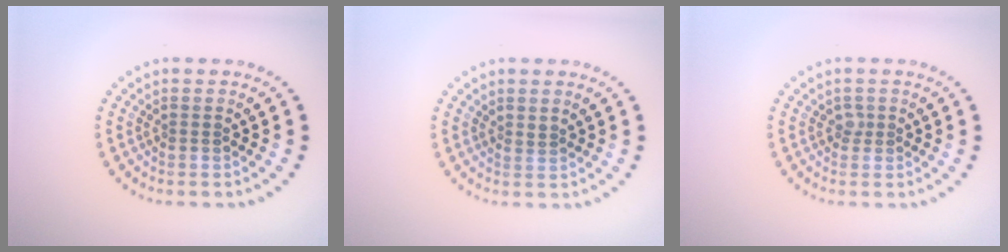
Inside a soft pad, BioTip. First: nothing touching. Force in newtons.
{"total": 0.5, "press": 0.2, "slide": 0.5}
{"total": 0.9, "press": 0.6, "slide": 0.6}